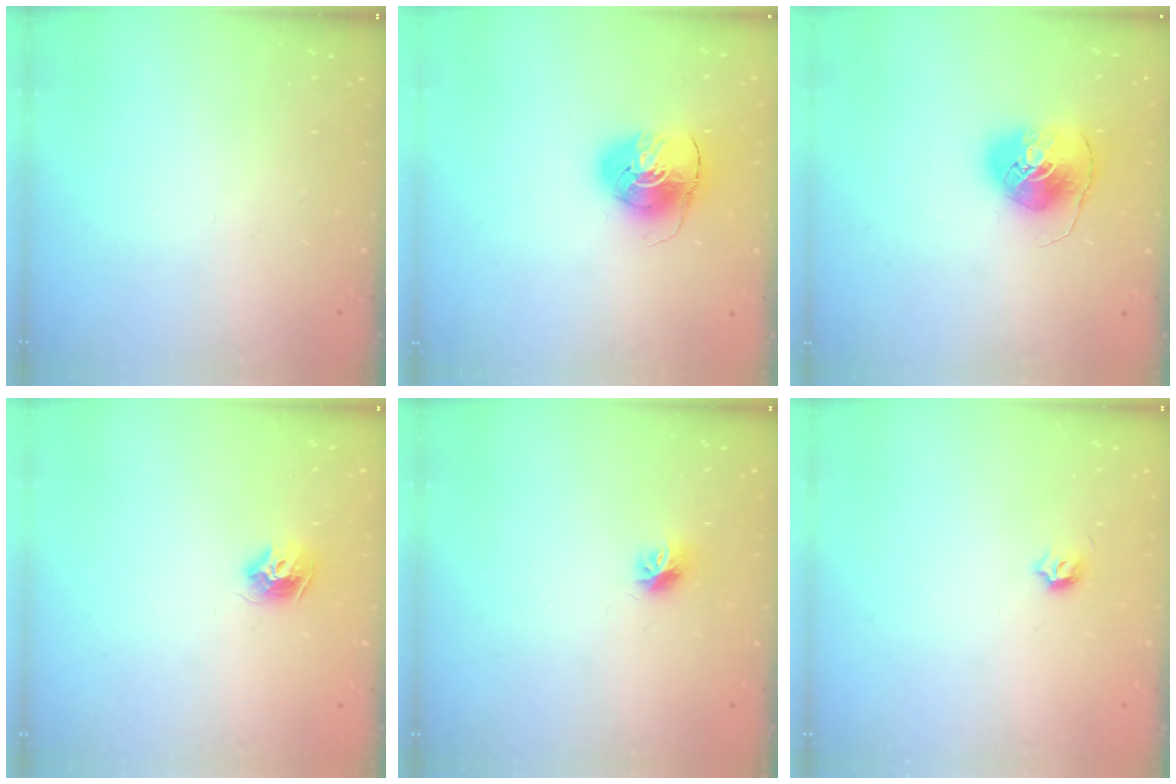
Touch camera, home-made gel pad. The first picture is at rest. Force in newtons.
{"total": 7.9, "press": 7.9, "slide": 0.7}
{"total": 8.1, "press": 8.0, "slide": 1.2}
{"total": 8.7, "press": 8.7, "slide": 0.4}
{"total": 7.4, "press": 7.3, "slide": 0.6}
{"total": 3.9, "press": 3.9, "slide": 0.6}